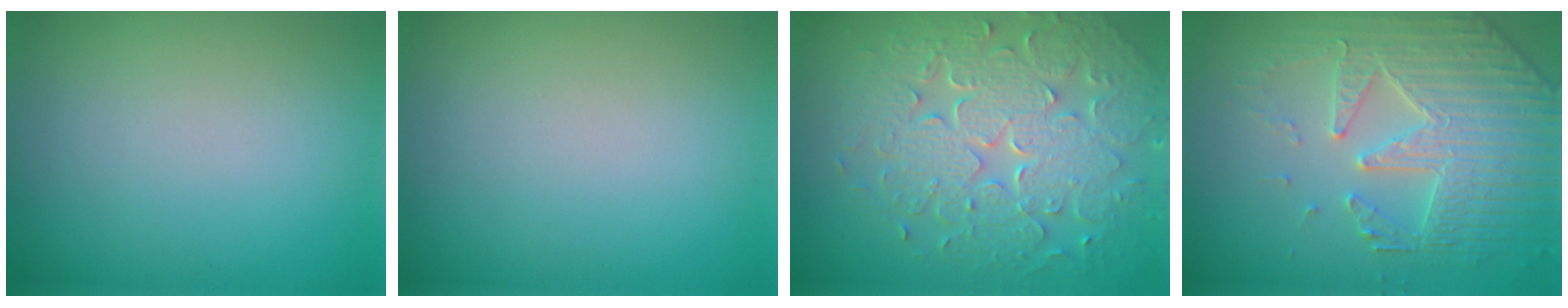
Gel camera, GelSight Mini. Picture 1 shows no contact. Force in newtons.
{"total": 0.0}
{"total": 8.3, "press": 6.0, "slide": 5.8}
{"total": 5.1, "press": 4.8, "slide": 1.8}